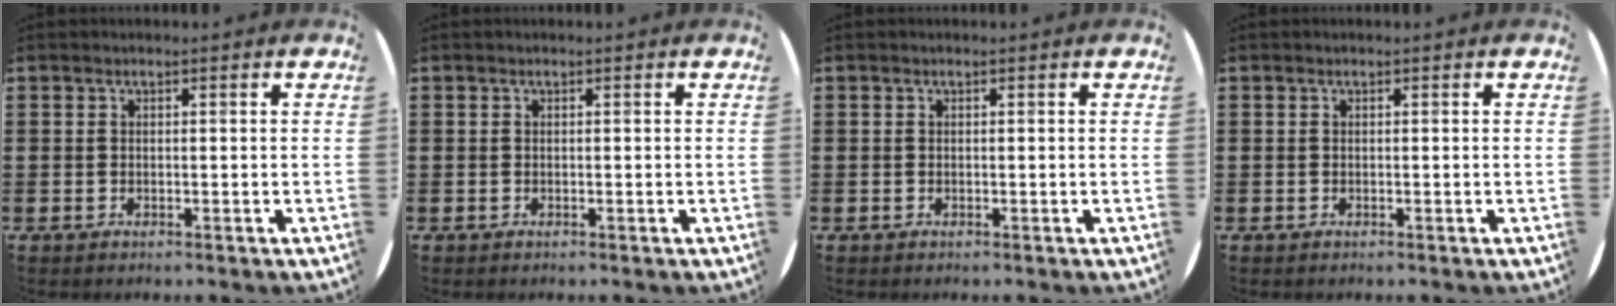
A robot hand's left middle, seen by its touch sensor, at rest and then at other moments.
{"total": 0.0}
{"total": 0.0}
{"total": 0.0}